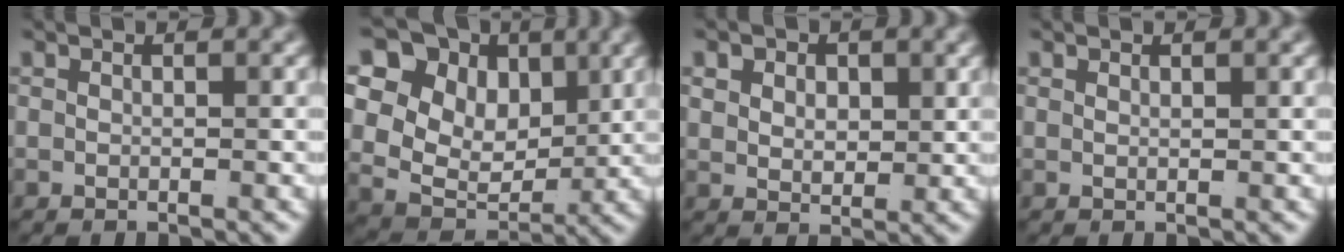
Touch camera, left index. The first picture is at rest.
{"total": 15.9, "force": [3.6, 12.6, 9.0], "torque": [-0.178, -0.016, 0.050]}
{"total": 3.1, "force": [1.0, 2.1, 1.9], "torque": [-0.038, -0.021, 0.032]}
{"total": 0.7, "force": [0.5, -0.6, 0.1], "torque": [0.000, -0.005, 0.014]}